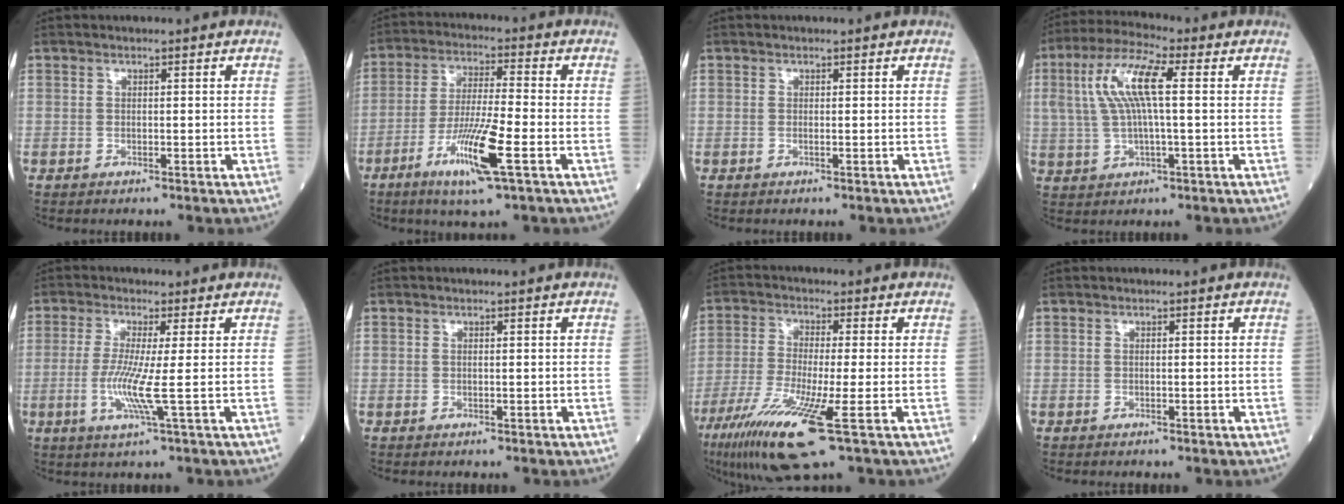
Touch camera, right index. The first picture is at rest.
{"total": 10.7, "force": [-4.8, 0.2, 9.6], "torque": [-0.186, -0.017, -0.090]}
{"total": 0.0}
{"total": 9.8, "force": [1.9, 1.8, 9.4], "torque": [-0.202, 0.020, 0.036]}
{"total": 5.8, "force": [-1.0, -1.0, 5.6], "torque": [-0.122, -0.019, -0.025]}
{"total": 0.0}
{"total": 12.5, "force": [-6.0, 0.2, 10.9], "torque": [-0.217, -0.038, -0.109]}
{"total": 0.0}